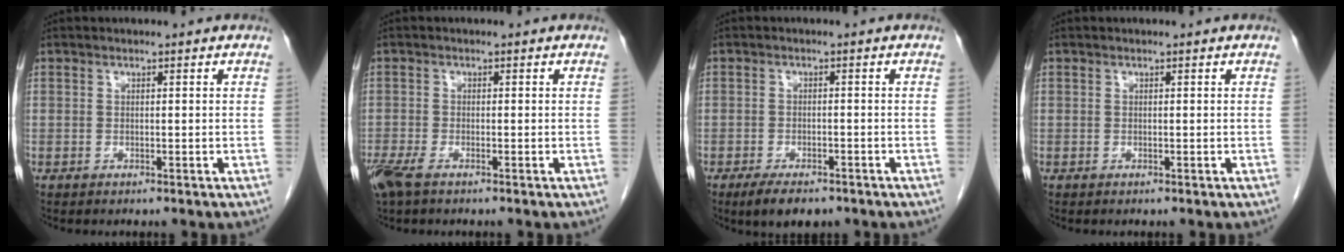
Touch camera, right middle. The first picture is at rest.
{"total": 3.8, "force": [-2.5, 1.1, 2.5], "torque": [-0.059, -0.009, -0.047]}
{"total": 5.1, "force": [-3.7, 1.9, 3.0], "torque": [-0.052, -0.007, -0.056]}
{"total": 0.0}